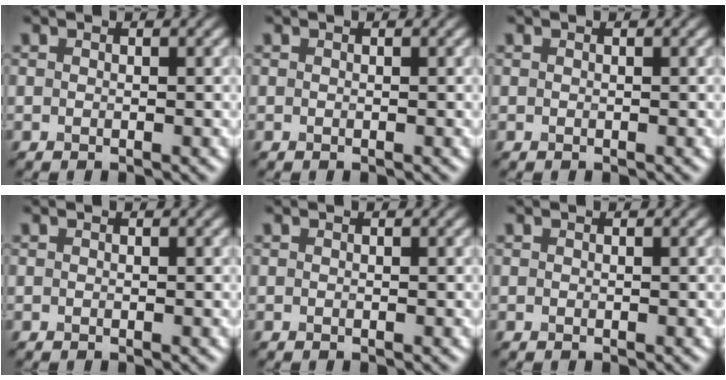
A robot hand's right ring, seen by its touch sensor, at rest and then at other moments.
{"total": 0.0}
{"total": 0.0}
{"total": 0.0}
{"total": 0.0}
{"total": 0.0}